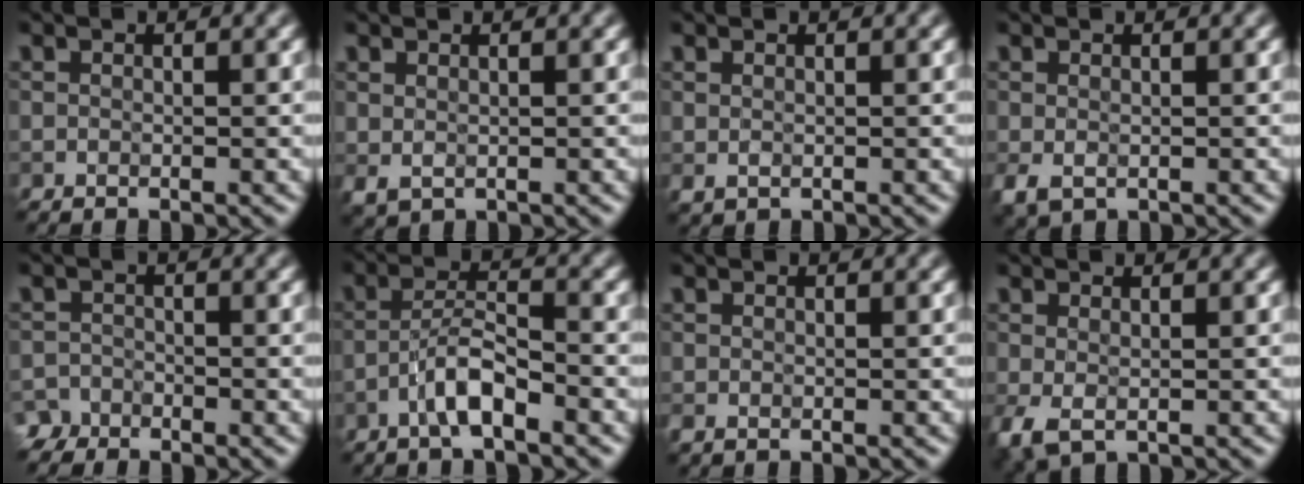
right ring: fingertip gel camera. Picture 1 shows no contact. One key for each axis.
{"total": 0.9, "fx": 0.4, "fy": 0.5, "fz": 0.7, "tx": -0.016, "ty": -0.003, "tz": 0.012}
{"total": 0.6, "fx": 0.2, "fy": 0.3, "fz": 0.4, "tx": -0.010, "ty": -0.001, "tz": 0.007}
{"total": 1.6, "fx": -0.4, "fy": 1.0, "fz": 1.2, "tx": -0.030, "ty": -0.007, "tz": -0.006}
{"total": 2.1, "fx": -1.9, "fy": 1.0, "fz": 0.1, "tx": -0.001, "ty": 0.000, "tz": -0.043}
{"total": 3.7, "fx": -2.2, "fy": 0.7, "fz": 2.8, "tx": -0.053, "ty": 0.014, "tz": -0.048}
{"total": 0.6, "fx": -0.3, "fy": 0.3, "fz": 0.5, "tx": -0.011, "ty": -0.003, "tz": -0.006}
{"total": 2.1, "fx": -0.4, "fy": 1.1, "fz": 1.8, "tx": -0.046, "ty": -0.007, "tz": -0.009}